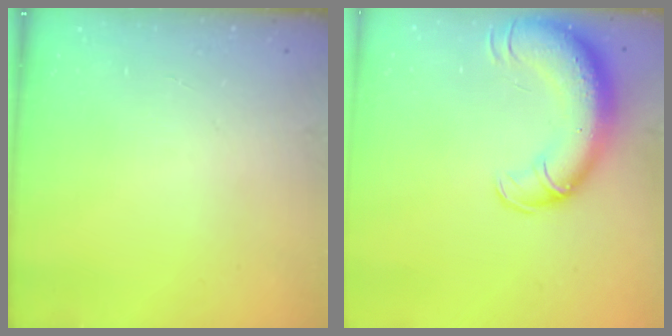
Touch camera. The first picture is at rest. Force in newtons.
{"total": 16.2, "press": 15.7, "slide": 3.9}